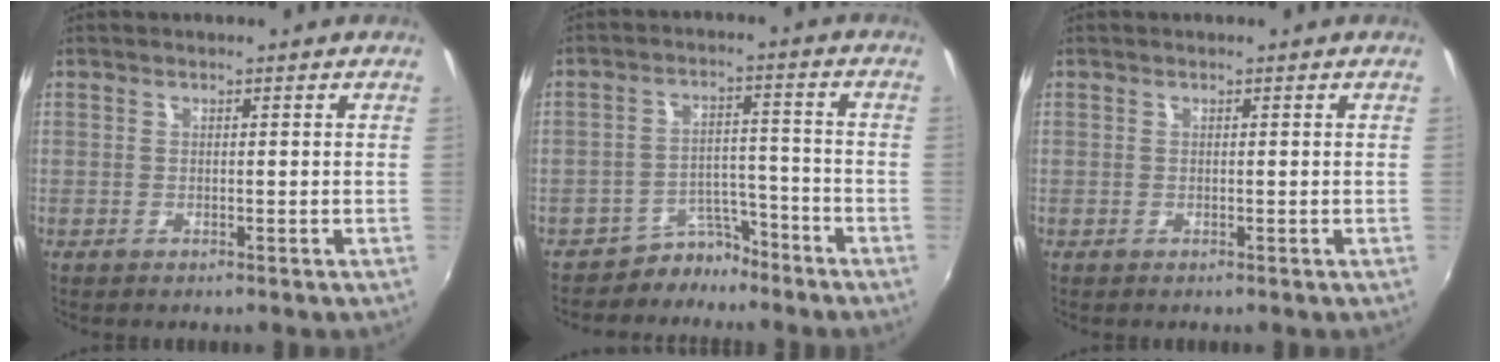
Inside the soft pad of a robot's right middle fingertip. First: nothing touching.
{"total": 5.9, "force": [-5.1, 2.9, 0.4], "torque": [-0.004, 0.024, -0.081]}
{"total": 0.0}